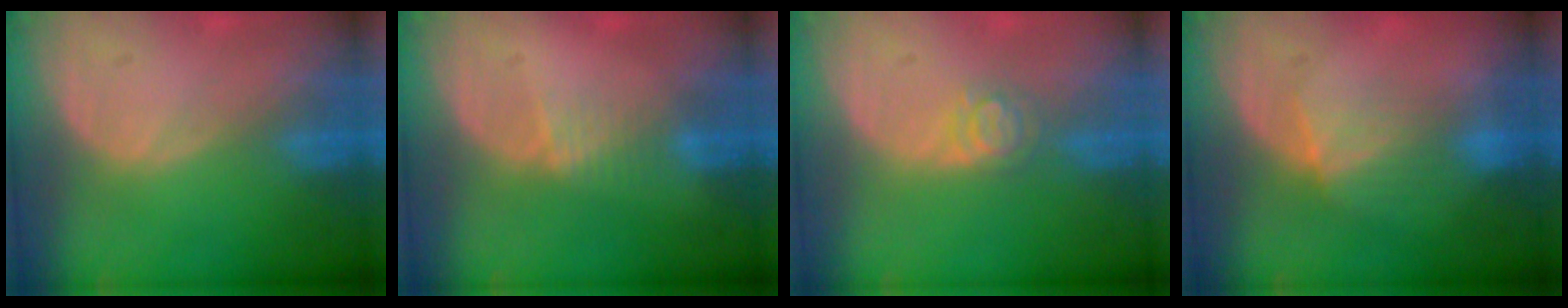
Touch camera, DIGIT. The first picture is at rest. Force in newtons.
{"total": 1.9, "press": 1.9, "slide": 0.2}
{"total": 2.9, "press": 2.9, "slide": 0.3}
{"total": 4.2, "press": 4.0, "slide": 1.1}